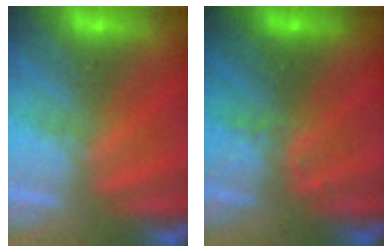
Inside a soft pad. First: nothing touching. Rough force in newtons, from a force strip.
{"total": 2.8}